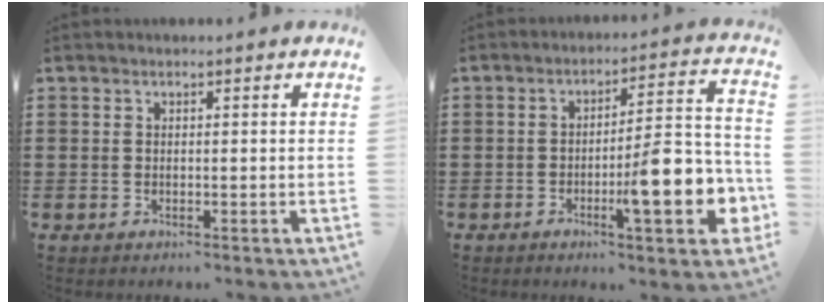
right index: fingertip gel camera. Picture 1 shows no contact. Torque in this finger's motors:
{"motor_torque": [2.14, 0.00, 0.53, 0.21]}